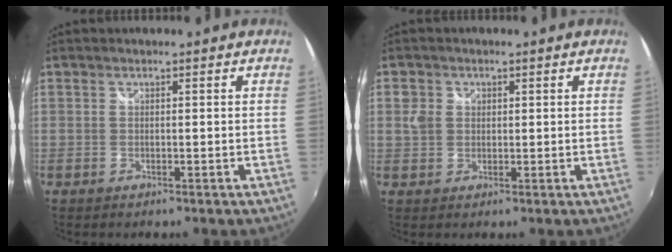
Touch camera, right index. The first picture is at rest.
{"total": 2.8, "force": [0.3, 2.6, 0.9], "torque": [-0.017, 0.006, 0.002]}